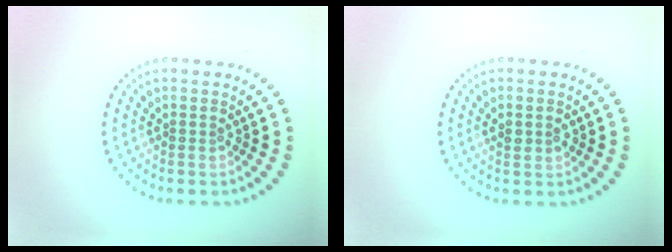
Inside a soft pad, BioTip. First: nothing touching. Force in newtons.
{"total": 1.4, "press": 1.3, "slide": 0.4}